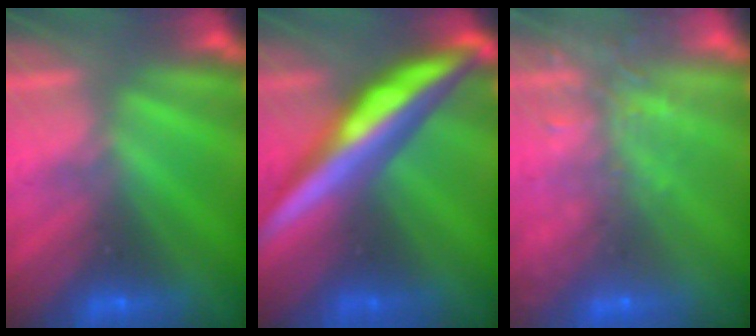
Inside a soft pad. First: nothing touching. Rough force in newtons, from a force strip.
{"total": 6.3}
{"total": 8.5}